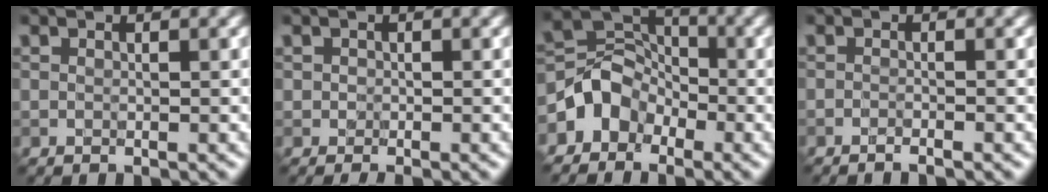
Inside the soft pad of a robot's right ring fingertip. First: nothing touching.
{"total": 0.7, "force": [-0.4, 0.6, 0.3], "torque": [-0.001, -0.003, -0.009]}
{"total": 4.0, "force": [-2.3, 3.0, 1.3], "torque": [-0.017, 0.008, -0.050]}
{"total": 1.1, "force": [-0.8, 0.2, 0.8], "torque": [-0.011, 0.000, -0.018]}